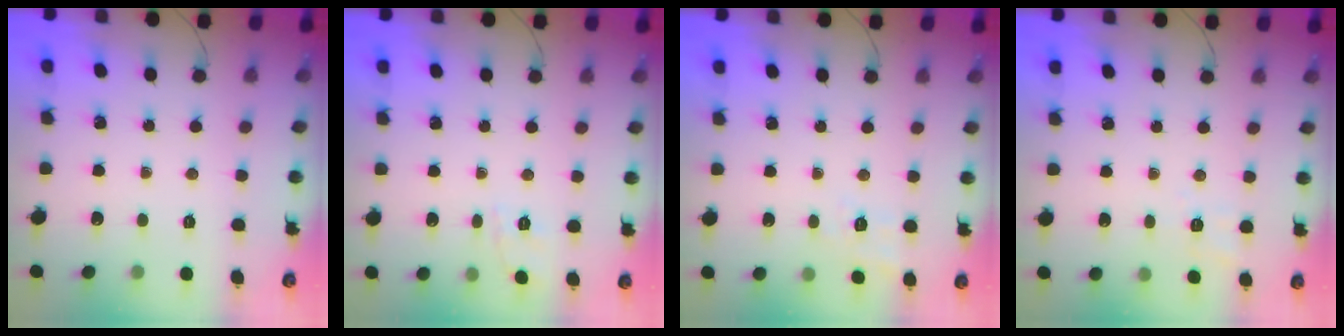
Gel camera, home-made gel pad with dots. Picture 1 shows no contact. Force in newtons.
{"total": 1.8, "press": 0.3, "slide": 1.8}
{"total": 4.8, "press": 4.4, "slide": 1.9}
{"total": 2.2, "press": 0.9, "slide": 2.0}